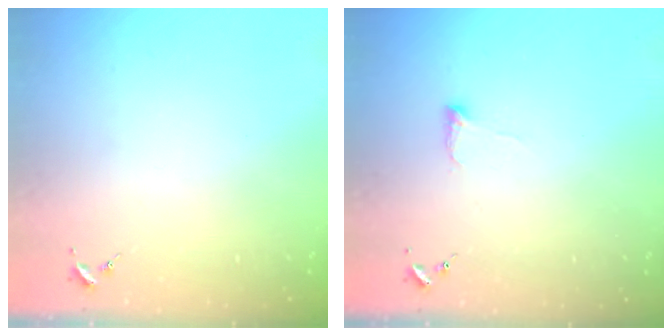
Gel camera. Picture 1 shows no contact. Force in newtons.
{"total": 5.0, "press": 4.9, "slide": 1.0}